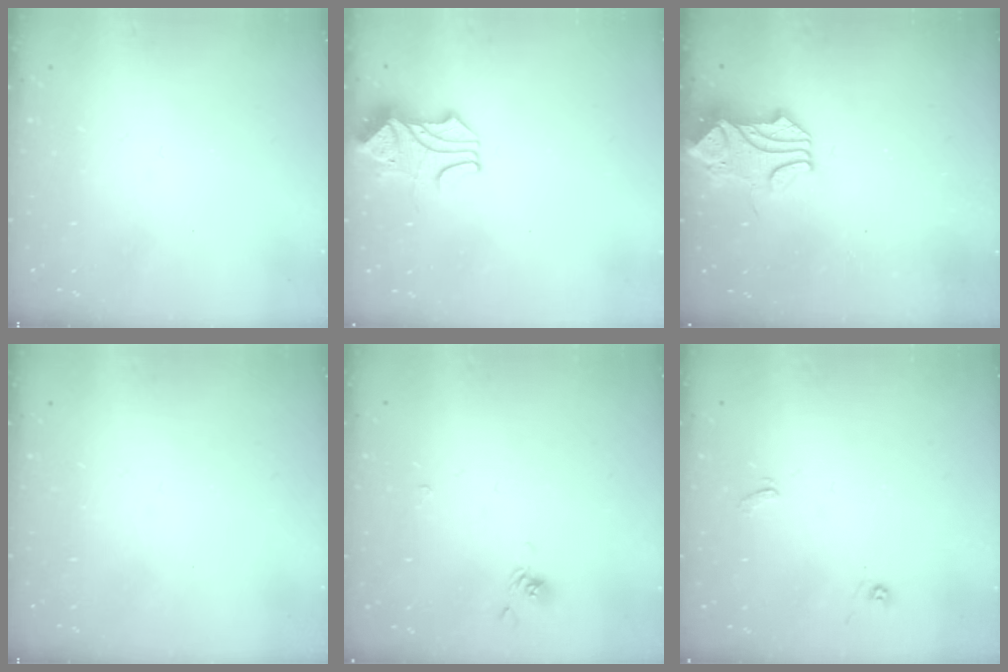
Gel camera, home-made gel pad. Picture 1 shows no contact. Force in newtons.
{"total": 1.9, "press": 1.6, "slide": 1.0}
{"total": 1.0, "press": 0.0, "slide": 1.0}
{"total": 0.0}
{"total": 2.9, "press": 2.8, "slide": 0.5}
{"total": 2.9, "press": 2.9, "slide": 0.3}